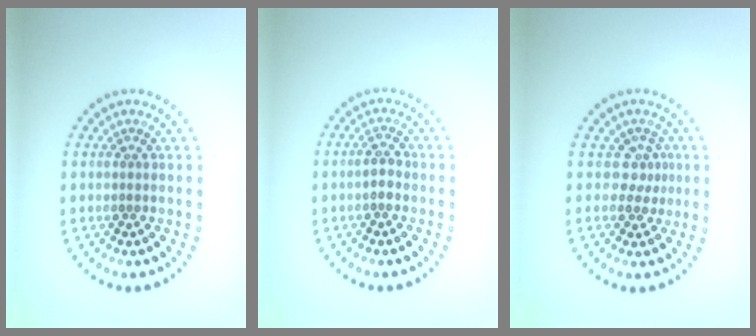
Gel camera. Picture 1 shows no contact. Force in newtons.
{"total": 1.4, "press": 1.3, "slide": 0.3}
{"total": 2.1, "press": 1.5, "slide": 1.5}